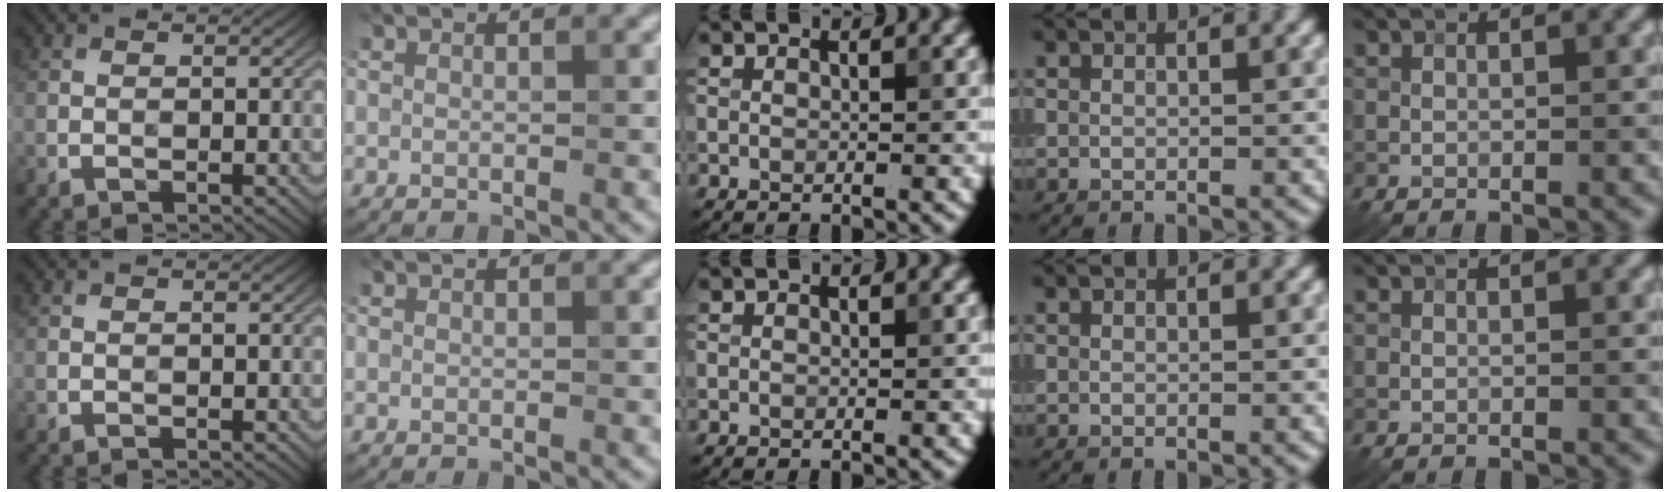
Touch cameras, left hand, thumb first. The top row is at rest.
{}